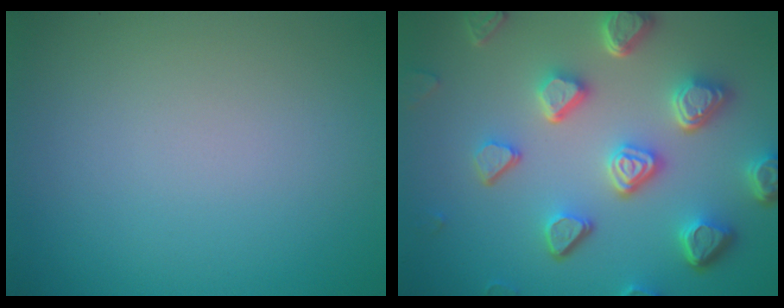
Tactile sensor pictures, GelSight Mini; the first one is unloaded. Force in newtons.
{"total": 7.3, "press": 5.6, "slide": 4.7}